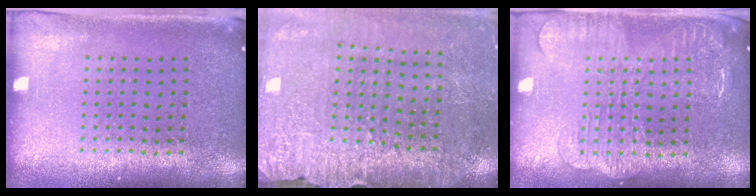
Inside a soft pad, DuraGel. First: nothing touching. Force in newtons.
{"total": 3.0, "press": 3.0, "slide": 0.3}
{"total": 1.9, "press": 1.8, "slide": 0.5}